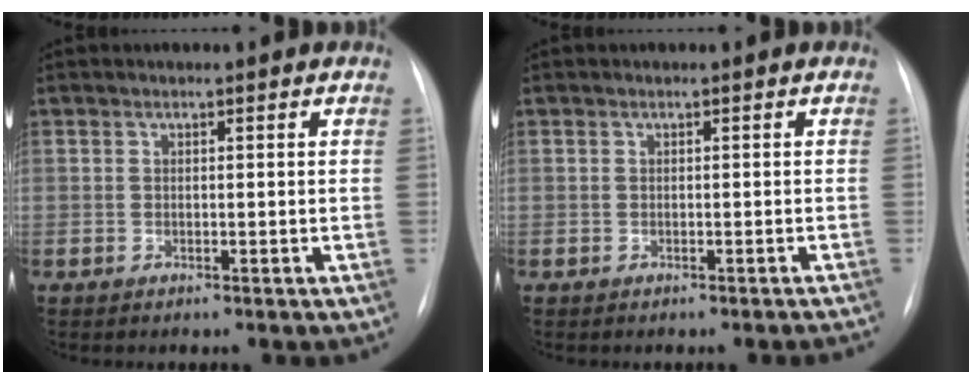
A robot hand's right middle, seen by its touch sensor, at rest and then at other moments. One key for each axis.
{"total": 1.5, "fx": -1.4, "fy": -0.1, "fz": 0.5, "tx": -0.005, "ty": 0.002, "tz": -0.016}